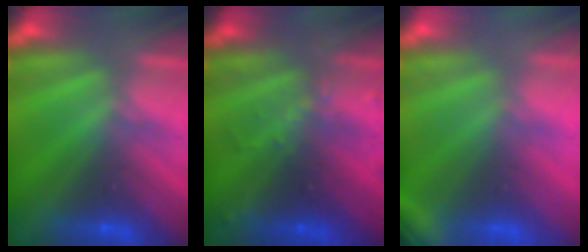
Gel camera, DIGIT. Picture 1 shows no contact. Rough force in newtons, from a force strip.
{"total": 2.9}
{"total": 2.9}